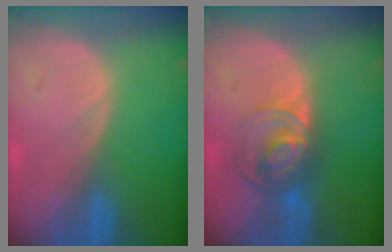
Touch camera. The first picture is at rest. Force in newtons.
{"total": 7.3, "press": 6.0, "slide": 4.1}